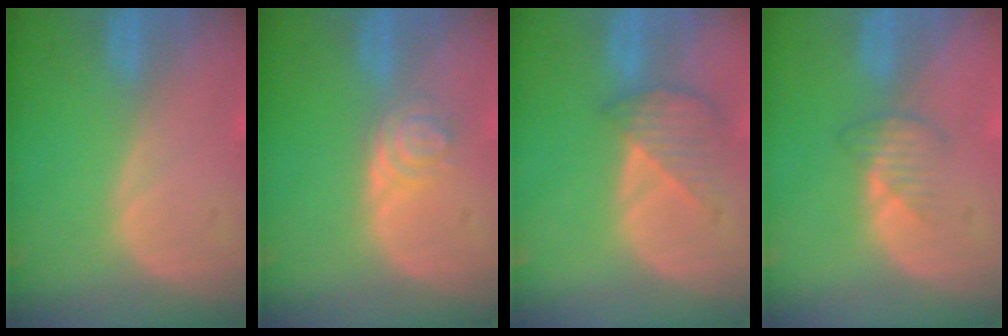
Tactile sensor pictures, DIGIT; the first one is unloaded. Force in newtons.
{"total": 4.2, "press": 3.6, "slide": 2.1}
{"total": 4.6, "press": 4.2, "slide": 1.8}
{"total": 2.7, "press": 2.6, "slide": 0.7}